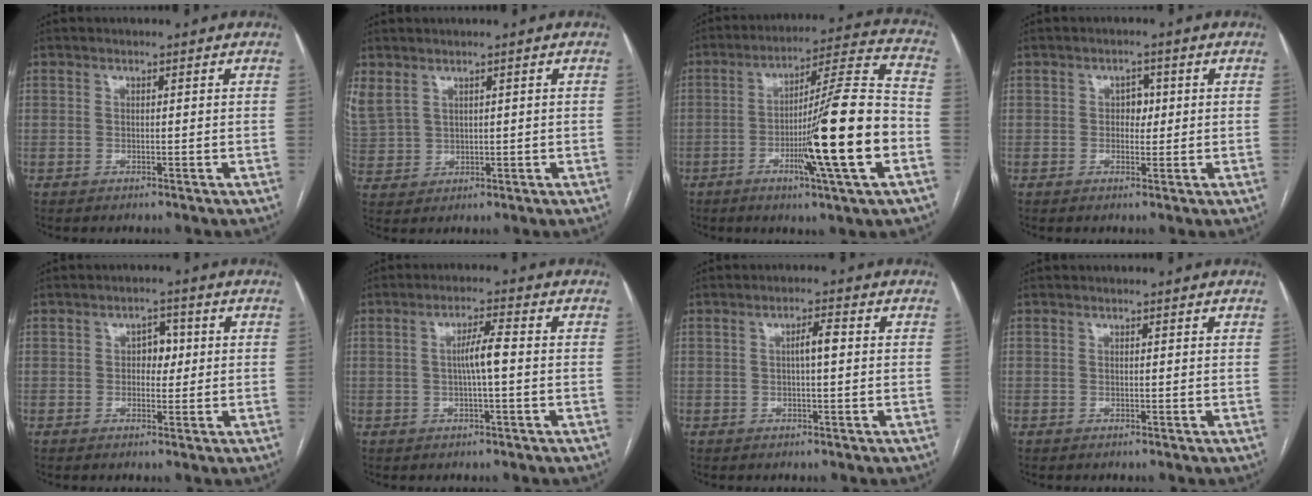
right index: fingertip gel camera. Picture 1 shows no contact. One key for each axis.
{"total": 6.8, "fx": 3.8, "fy": 4.6, "fz": 3.2, "tx": -0.098, "ty": 0.011, "tz": 0.096}
{"total": 18.2, "fx": -5.1, "fy": -0.5, "fz": 17.5, "tx": -0.278, "ty": -0.006, "tz": -0.086}
{"total": 2.3, "fx": 0.2, "fy": 1.6, "fz": 1.6, "tx": -0.017, "ty": 0.006, "tz": 0.002}
{"total": 3.2, "fx": 0.3, "fy": 2.1, "fz": 2.4, "tx": -0.029, "ty": 0.011, "tz": 0.004}
{"total": 4.1, "fx": -0.1, "fy": 0.1, "fz": 4.1, "tx": -0.075, "ty": 0.005, "tz": -0.001}
{"total": 2.7, "fx": 0.2, "fy": 0.3, "fz": 2.7, "tx": -0.045, "ty": 0.004, "tz": 0.003}
{"total": 0.0}